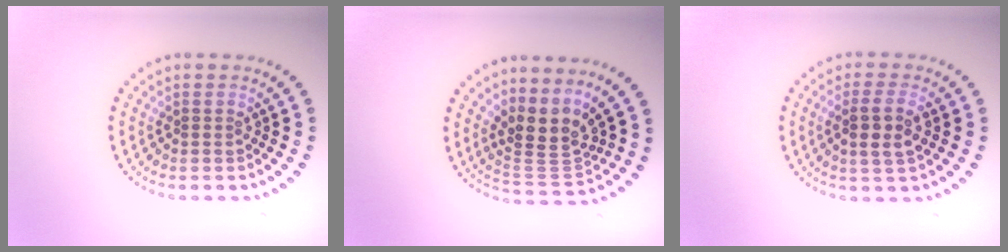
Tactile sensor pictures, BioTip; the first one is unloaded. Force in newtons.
{"total": 3.6, "press": 2.5, "slide": 2.6}
{"total": 2.6, "press": 2.5, "slide": 0.9}